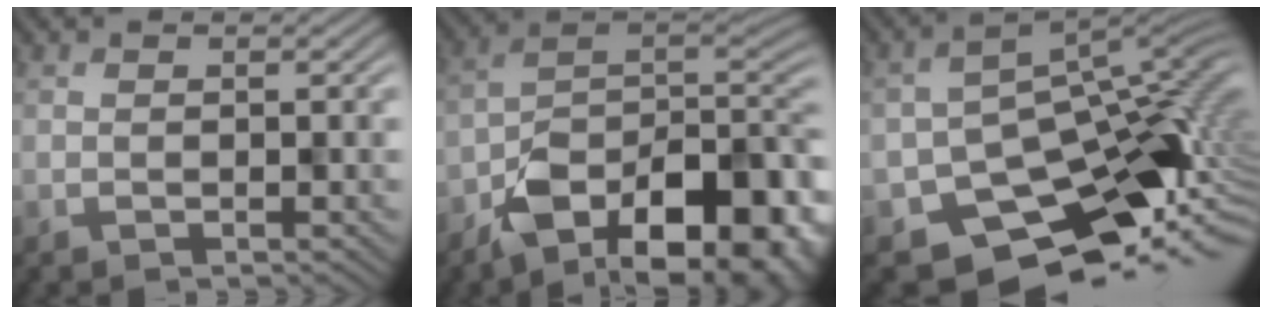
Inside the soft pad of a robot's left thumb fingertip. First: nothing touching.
{"total": 13.6, "force": [-7.1, 7.7, 8.7], "torque": [-0.121, -0.036, -0.105]}
{"total": 11.4, "force": [-5.9, 7.5, 6.1], "torque": [-0.103, -0.033, -0.089]}